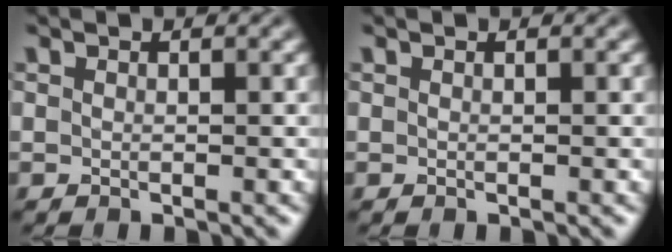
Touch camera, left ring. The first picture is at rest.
{"total": 0.0}